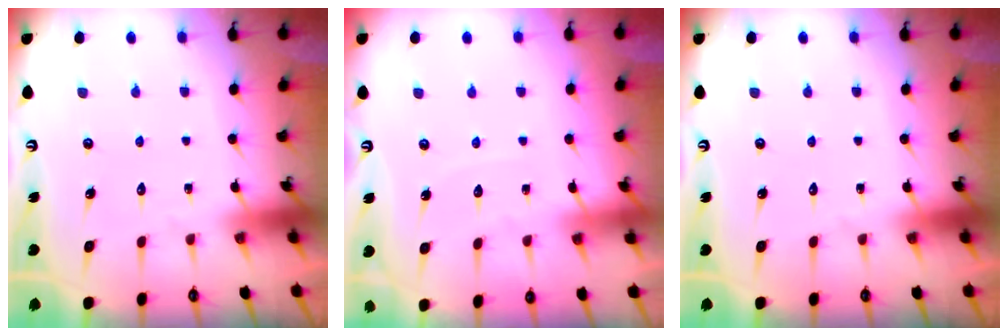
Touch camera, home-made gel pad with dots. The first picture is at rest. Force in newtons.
{"total": 2.3, "press": 2.2, "slide": 0.3}
{"total": 0.0}